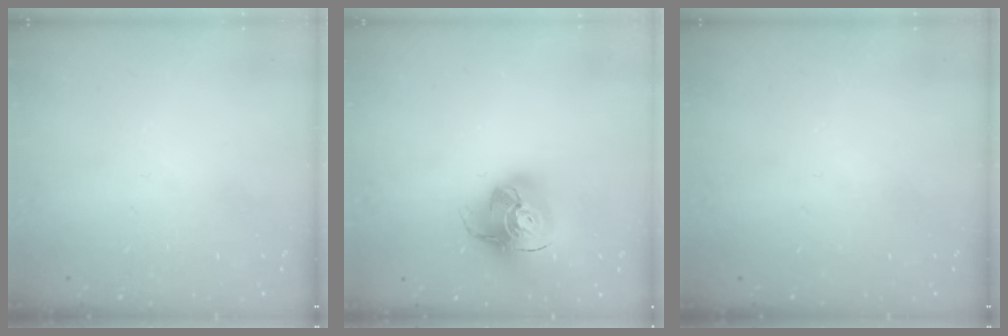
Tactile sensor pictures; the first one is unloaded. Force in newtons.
{"total": 14.4, "press": 14.3, "slide": 1.8}
{"total": 0.0}